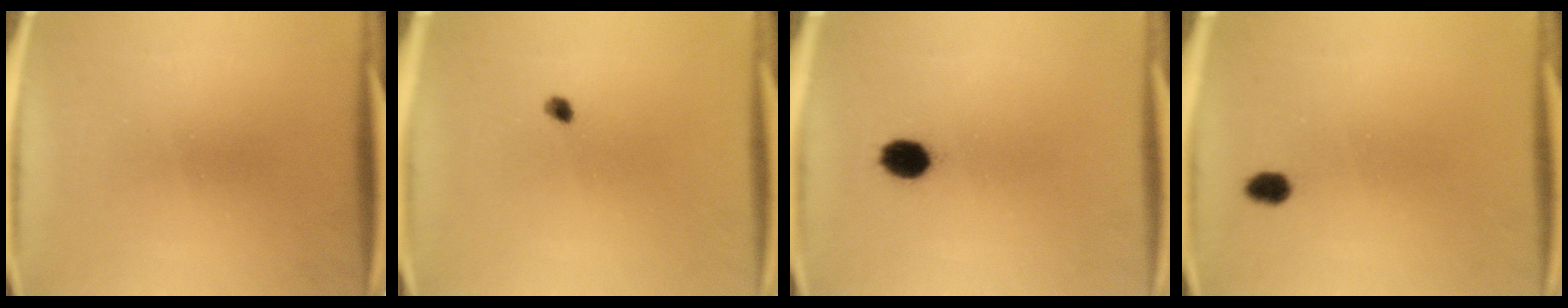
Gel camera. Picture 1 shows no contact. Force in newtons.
{"total": 1.2}
{"total": 4.7}
{"total": 2.3}